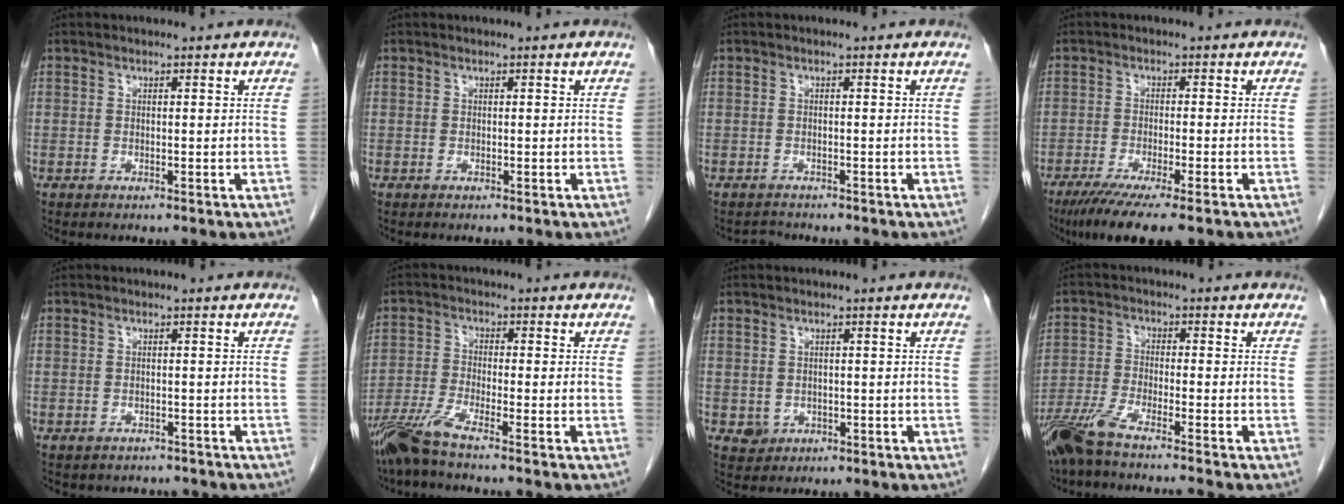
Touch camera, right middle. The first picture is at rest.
{"total": 0.0}
{"total": 1.3, "force": [-1.2, 0.2, -0.3], "torque": [0.002, -0.007, -0.018]}
{"total": 9.1, "force": [-6.6, 0.6, 6.3], "torque": [-0.097, -0.022, -0.102]}
{"total": 4.1, "force": [-3.6, 1.9, 0.2], "torque": [-0.005, 0.006, -0.044]}
{"total": 5.4, "force": [-4.4, -0.7, 3.0], "torque": [-0.068, -0.022, -0.097]}
{"total": 2.1, "force": [-0.5, 1.9, 0.6], "torque": [-0.006, 0.004, 0.000]}
{"total": 9.1, "force": [-7.8, -1.0, 4.7], "torque": [-0.079, -0.027, -0.139]}